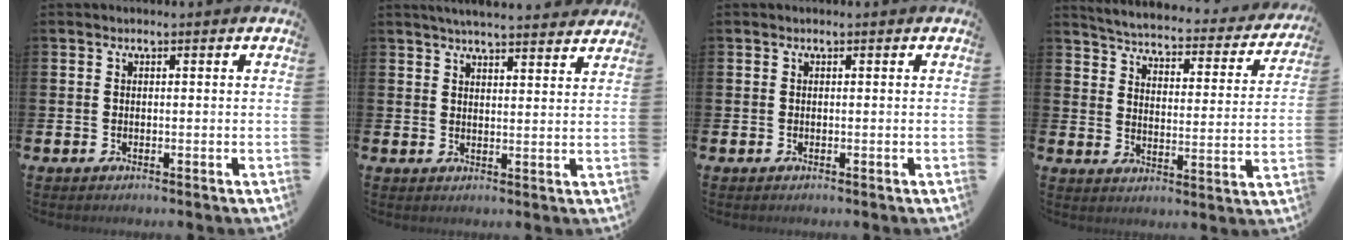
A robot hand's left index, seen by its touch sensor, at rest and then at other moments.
{"total": 4.5, "force": [4.4, -0.1, 0.9], "torque": [-0.024, -0.023, 0.078]}
{"total": 0.0}
{"total": 4.0, "force": [3.8, 0.8, 0.9], "torque": [-0.045, -0.033, 0.057]}